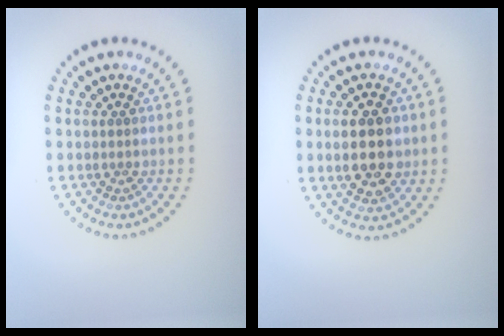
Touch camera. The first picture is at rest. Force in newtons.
{"total": 4.9, "press": 4.9, "slide": 0.2}